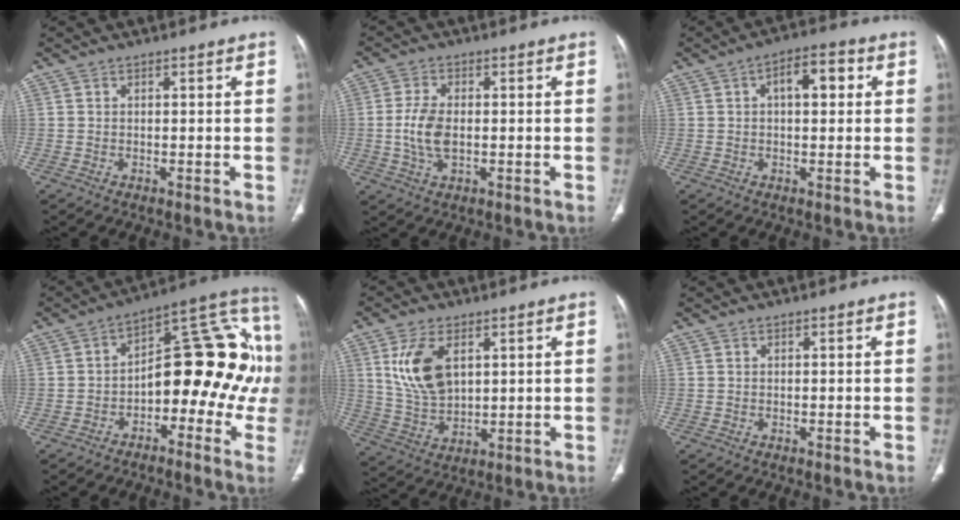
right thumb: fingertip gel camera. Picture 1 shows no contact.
{"total": 6.7, "force": [-0.5, 3.8, 5.5], "torque": [-0.119, 0.001, -0.009]}
{"total": 6.8, "force": [1.6, 3.4, 5.7], "torque": [-0.070, 0.016, 0.017]}
{"total": 21.1, "force": [-2.5, 11.3, 17.7], "torque": [-0.203, 0.066, -0.041]}
{"total": 11.0, "force": [3.7, 6.3, 8.2], "torque": [-0.154, -0.014, 0.081]}
{"total": 0.0}